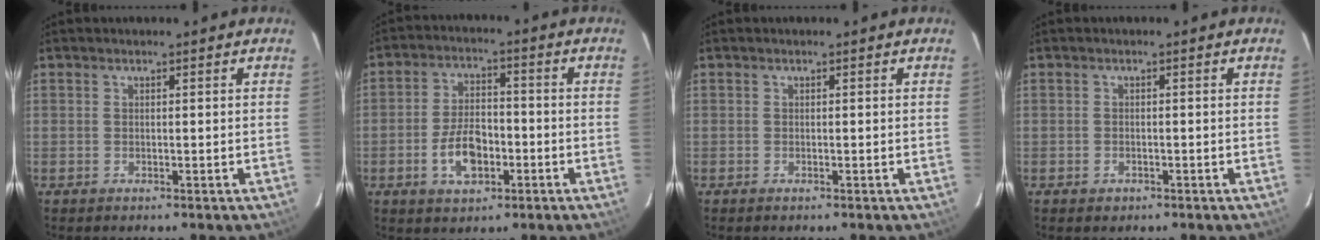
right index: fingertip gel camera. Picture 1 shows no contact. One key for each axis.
{"total": 8.4, "fx": -3.1, "fy": 4.7, "fz": 6.3, "tx": -0.125, "ty": 0.012, "tz": -0.048}
{"total": 0.0}
{"total": 1.6, "fx": -0.9, "fy": 1.2, "fz": 0.4, "tx": -0.008, "ty": 0.001, "tz": -0.010}